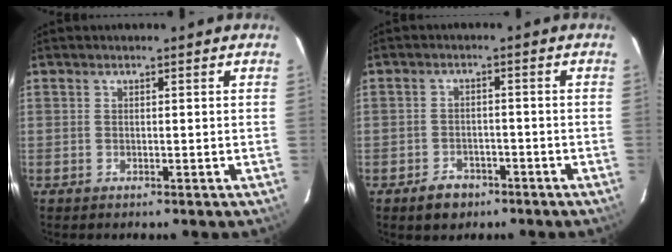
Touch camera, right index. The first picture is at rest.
{"total": 4.8, "force": [-3.1, 3.4, 1.3], "torque": [-0.036, 0.012, -0.039]}